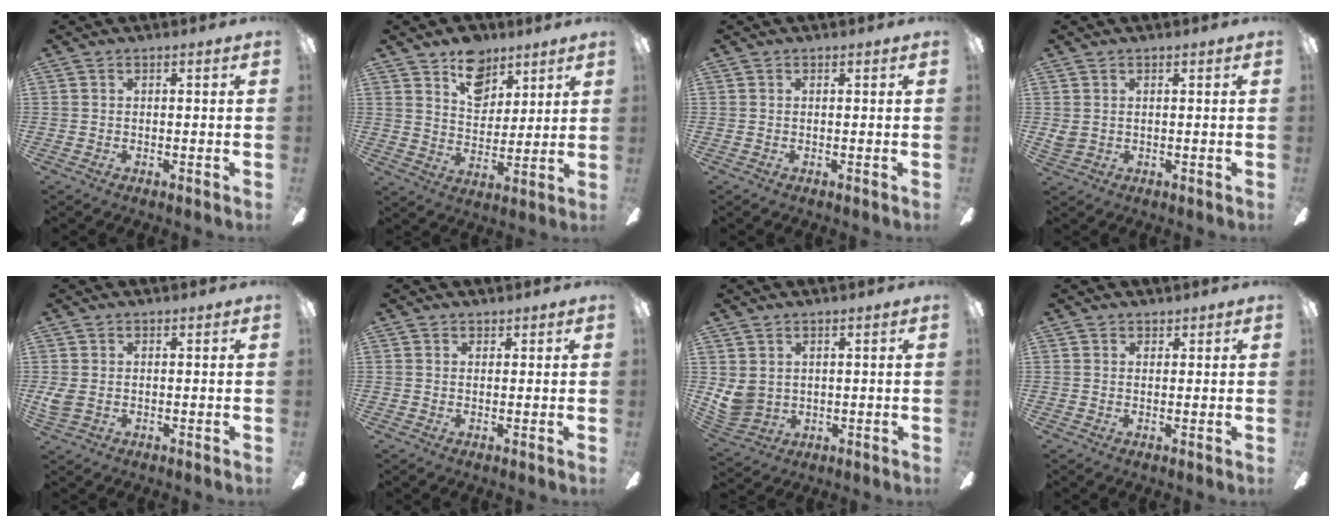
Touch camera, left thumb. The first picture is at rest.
{"total": 10.9, "force": [7.2, 7.1, 4.2], "torque": [-0.044, -0.035, 0.130]}
{"total": 0.0}
{"total": 2.1, "force": [1.0, 1.7, 0.7], "torque": [-0.016, 0.004, 0.018]}
{"total": 3.1, "force": [0.4, 2.3, 1.9], "torque": [-0.035, 0.000, 0.006]}
{"total": 1.3, "force": [1.1, 0.8, 0.1], "torque": [0.007, -0.003, 0.019]}
{"total": 5.6, "force": [2.2, 4.7, 2.2], "torque": [-0.055, -0.009, 0.043]}
{"total": 1.6, "force": [1.3, 1.0, 0.1], "torque": [0.006, -0.002, 0.023]}